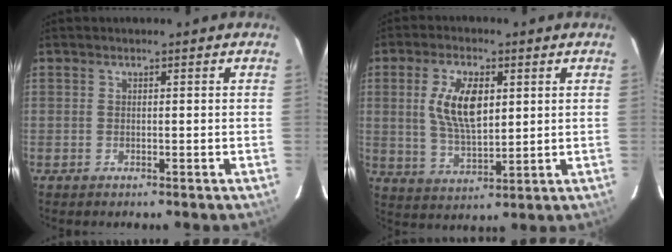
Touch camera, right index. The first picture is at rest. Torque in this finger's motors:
{"motor_torque": [0.67, 0.09, 0.37, 0.10]}